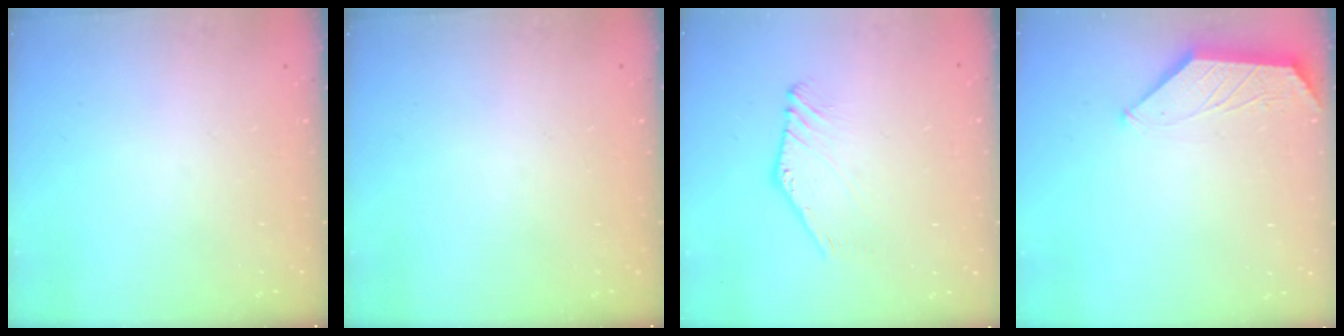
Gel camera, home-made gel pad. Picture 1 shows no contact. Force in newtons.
{"total": 0.0}
{"total": 2.2, "press": 2.2, "slide": 0.1}
{"total": 1.1, "press": 1.0, "slide": 0.4}